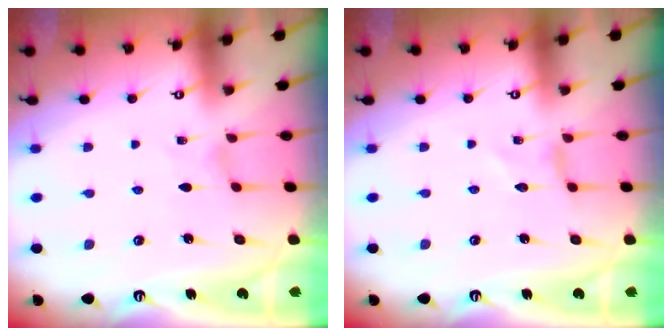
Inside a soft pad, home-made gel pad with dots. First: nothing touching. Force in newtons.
{"total": 0.0}